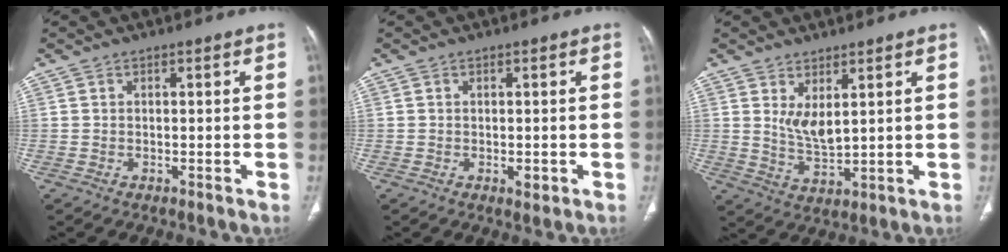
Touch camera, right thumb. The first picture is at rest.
{"total": 1.7, "force": [-0.4, 0.9, 1.4], "torque": [-0.016, -0.003, -0.002]}
{"total": 5.4, "force": [2.4, 2.1, 4.3], "torque": [-0.080, -0.030, 0.057]}